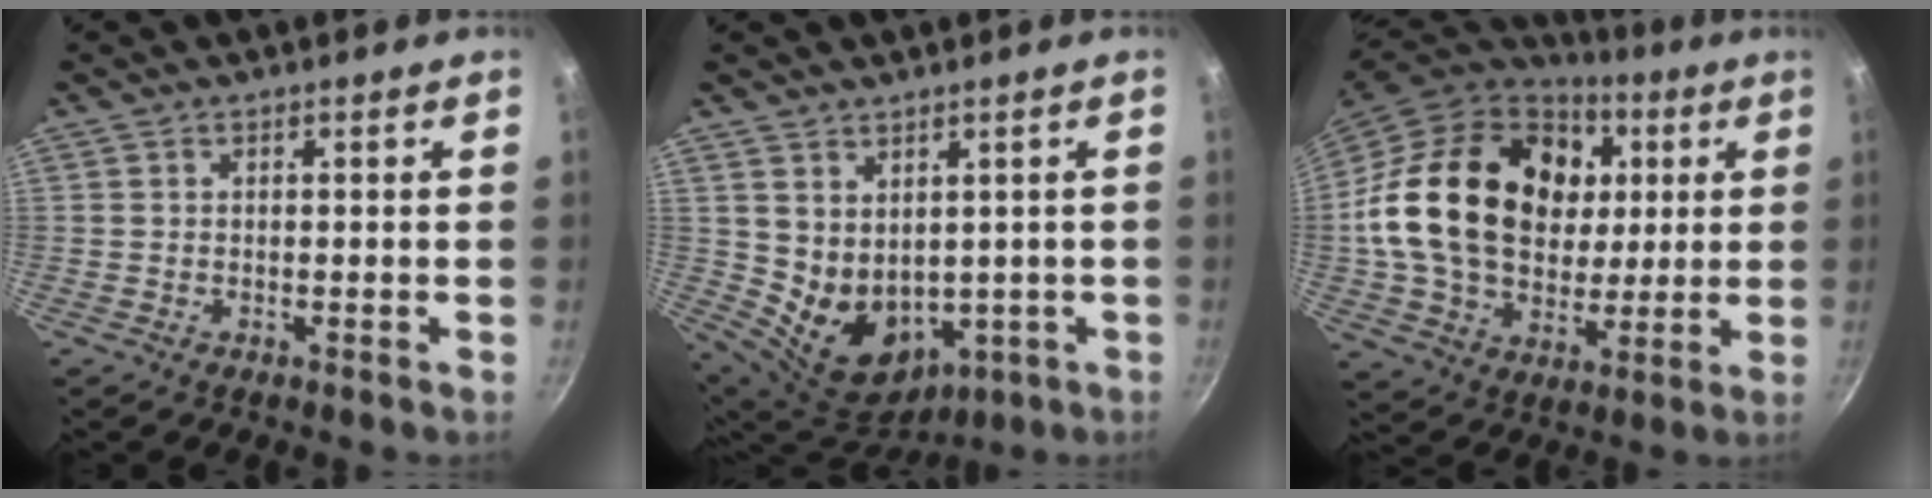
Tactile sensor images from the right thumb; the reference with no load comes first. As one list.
[{"total": 11.2, "force": [1.9, 8.4, 7.1], "torque": [-0.100, -0.032, 0.064]}, {"total": 27.4, "force": [5.1, 20.1, 17.8], "torque": [-0.294, 0.010, 0.093]}]